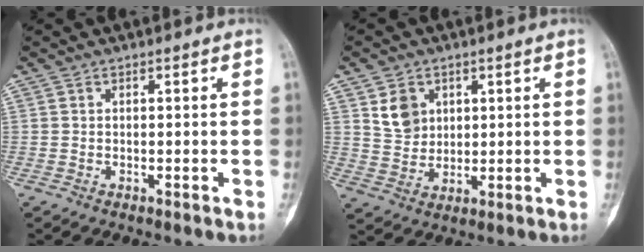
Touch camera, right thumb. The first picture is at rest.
{"total": 6.4, "force": [2.6, 5.2, 2.8], "torque": [-0.024, -0.018, 0.055]}